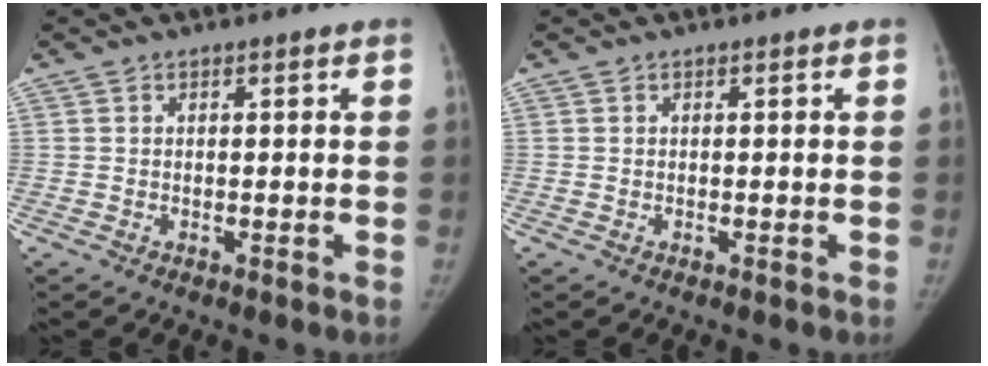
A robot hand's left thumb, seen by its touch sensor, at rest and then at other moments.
{"total": 0.0}